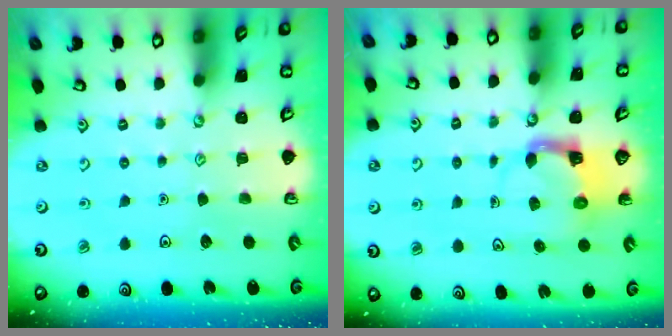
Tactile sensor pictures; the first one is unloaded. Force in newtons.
{"total": 3.9, "press": 3.8, "slide": 0.7}